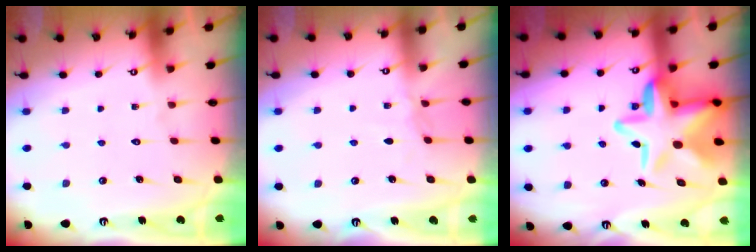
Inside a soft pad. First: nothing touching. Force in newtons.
{"total": 4.2, "press": 4.1, "slide": 0.4}
{"total": 16.3, "press": 16.0, "slide": 3.0}